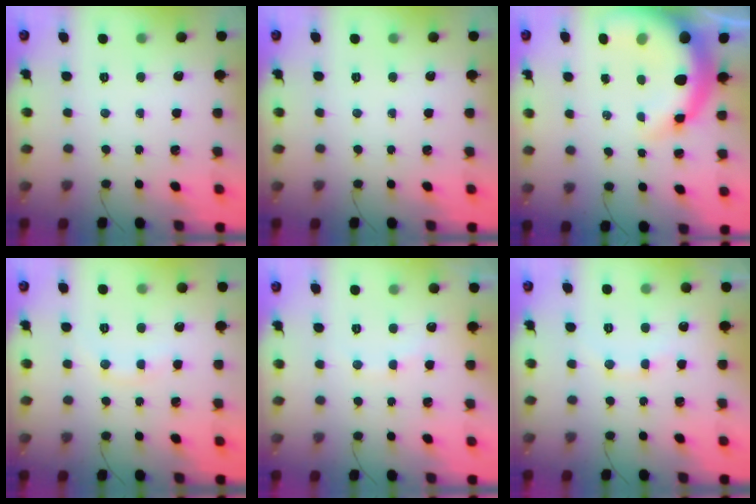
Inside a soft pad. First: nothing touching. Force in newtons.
{"total": 0.0}
{"total": 10.1, "press": 9.8, "slide": 2.6}
{"total": 5.5, "press": 5.4, "slide": 1.3}
{"total": 6.3, "press": 6.2, "slide": 1.0}
{"total": 7.7, "press": 7.6, "slide": 1.1}